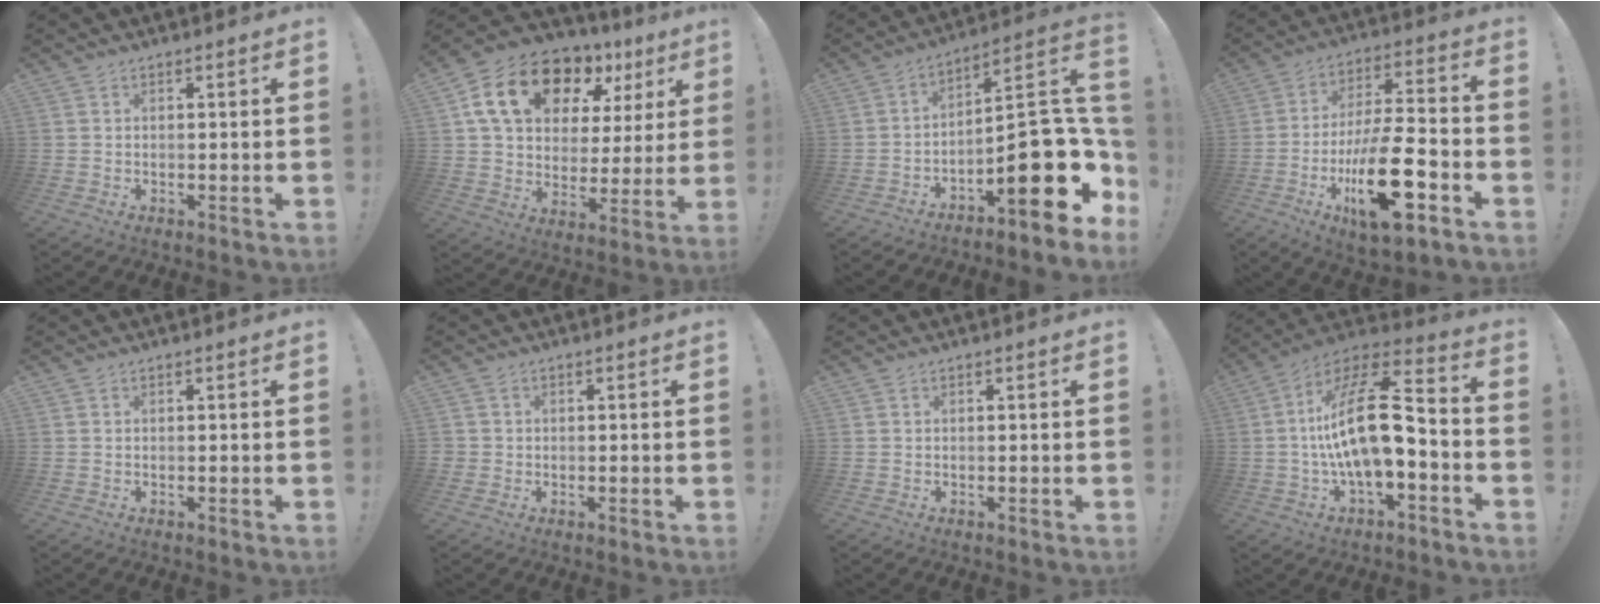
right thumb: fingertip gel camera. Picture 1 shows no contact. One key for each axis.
{"total": 20.4, "fx": 11.2, "fy": 11.8, "fz": 12.2, "tx": -0.204, "ty": -0.047, "tz": 0.206}
{"total": 20.6, "fx": -5.5, "fy": 8.0, "fz": 18.1, "tx": -0.243, "ty": 0.024, "tz": -0.076}
{"total": 21.7, "fx": -7.7, "fy": 8.1, "fz": 18.5, "tx": -0.323, "ty": 0.040, "tz": -0.117}
{"total": 0.0}
{"total": 1.1, "fx": 0.0, "fy": 1.1, "fz": 0.2, "tx": -0.002, "ty": 0.000, "tz": 0.001}
{"total": 0.0}
{"total": 22.0, "fx": -0.8, "fy": 8.8, "fz": 20.2, "tx": -0.375, "ty": 0.015, "tz": -0.013}